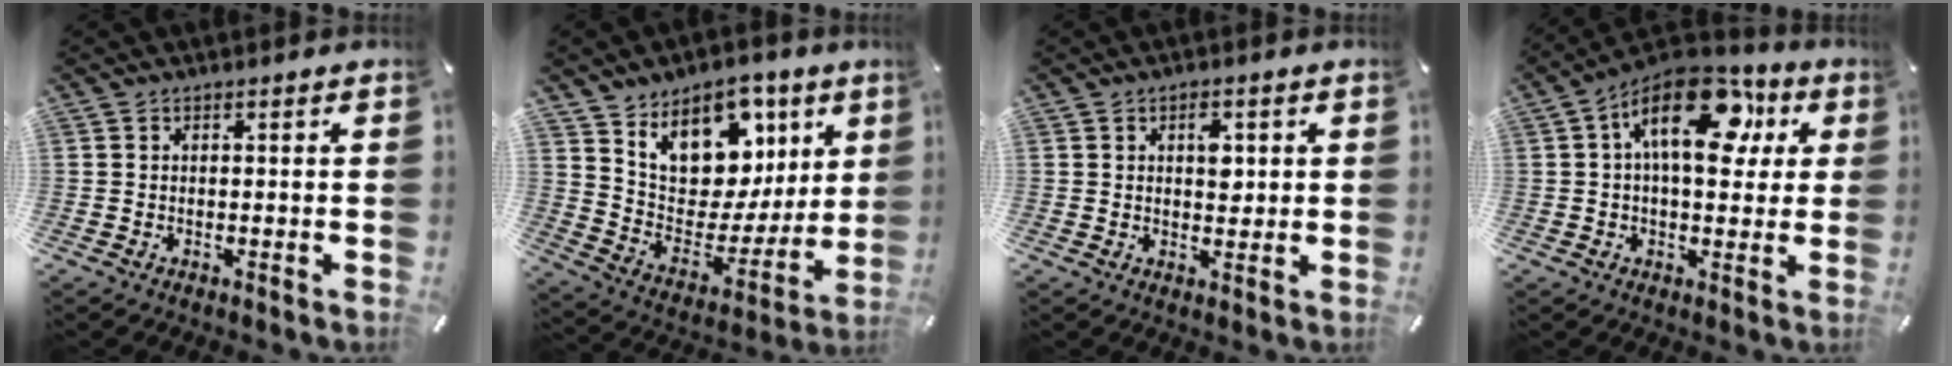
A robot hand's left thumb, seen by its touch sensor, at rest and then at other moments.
{"total": 14.5, "force": [9.1, 10.1, 5.1], "torque": [-0.075, -0.082, 0.166]}
{"total": 4.1, "force": [1.0, 2.7, 2.9], "torque": [-0.020, -0.008, 0.007]}
{"total": 18.8, "force": [6.1, 10.3, 14.5], "torque": [-0.217, -0.020, 0.103]}